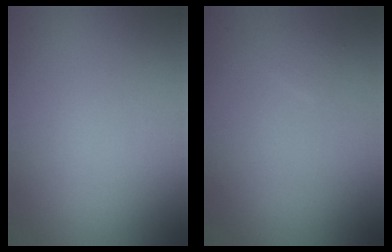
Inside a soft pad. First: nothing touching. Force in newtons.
{"total": 0.8, "press": 0.8, "slide": 0.1}